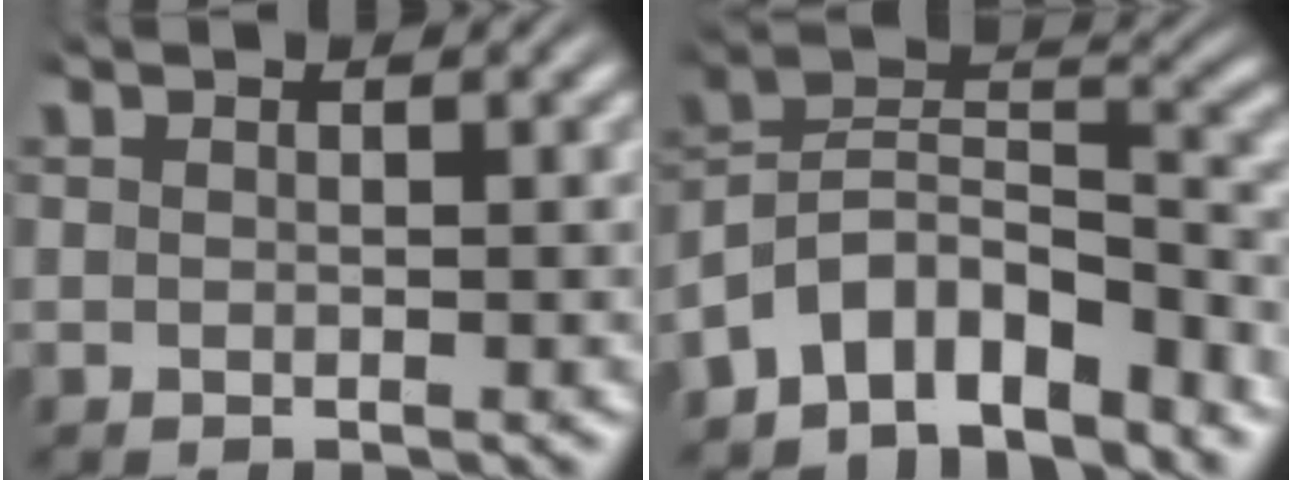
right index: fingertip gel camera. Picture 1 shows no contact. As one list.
[{"total": 11.6, "force": [-3.8, 8.6, 6.7], "torque": [-0.141, -0.032, -0.067]}]